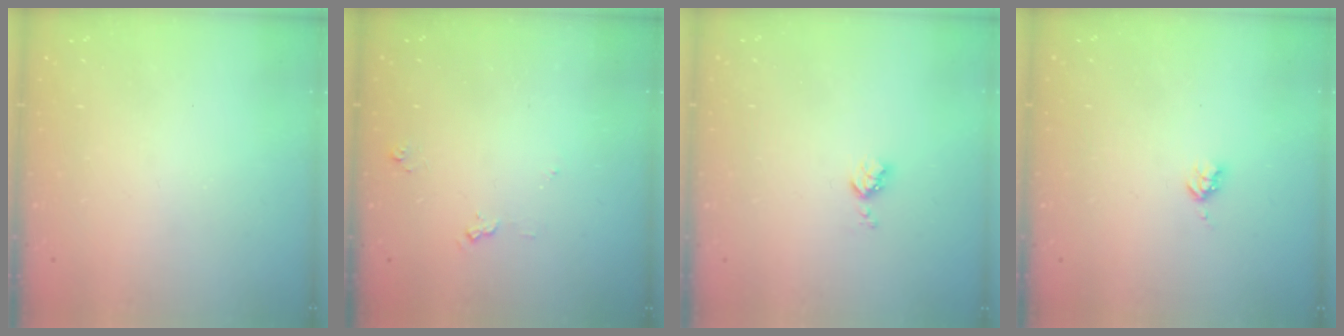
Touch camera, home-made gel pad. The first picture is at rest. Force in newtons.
{"total": 5.4, "press": 5.4, "slide": 0.6}
{"total": 4.3, "press": 4.3, "slide": 0.6}
{"total": 2.7, "press": 2.6, "slide": 0.5}